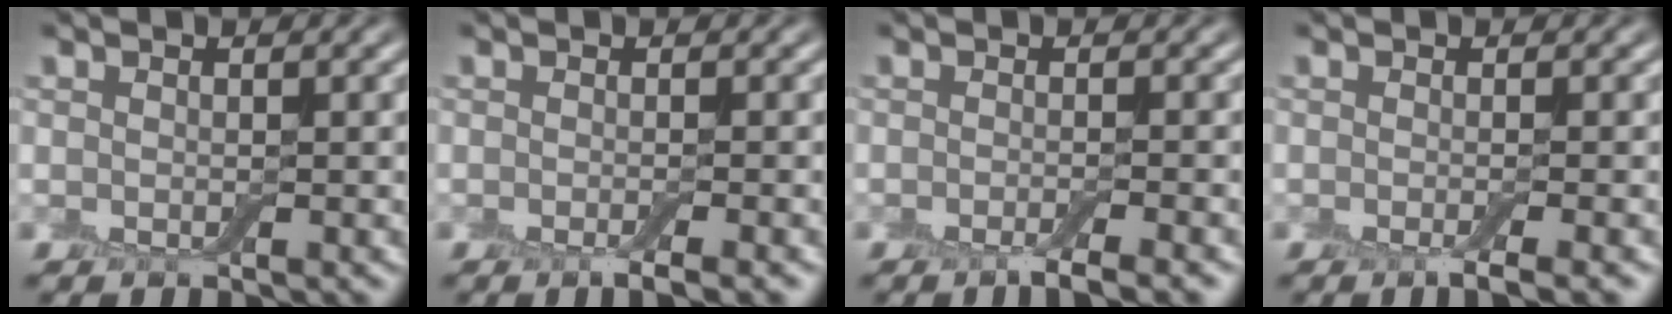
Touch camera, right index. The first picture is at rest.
{"total": 2.4, "force": [-1.2, 0.5, 2.0], "torque": [-0.022, -0.002, -0.023]}
{"total": 2.8, "force": [-1.7, 0.5, 2.1], "torque": [-0.023, -0.001, -0.033]}
{"total": 2.4, "force": [-1.1, 0.5, 2.1], "torque": [-0.024, -0.004, -0.024]}